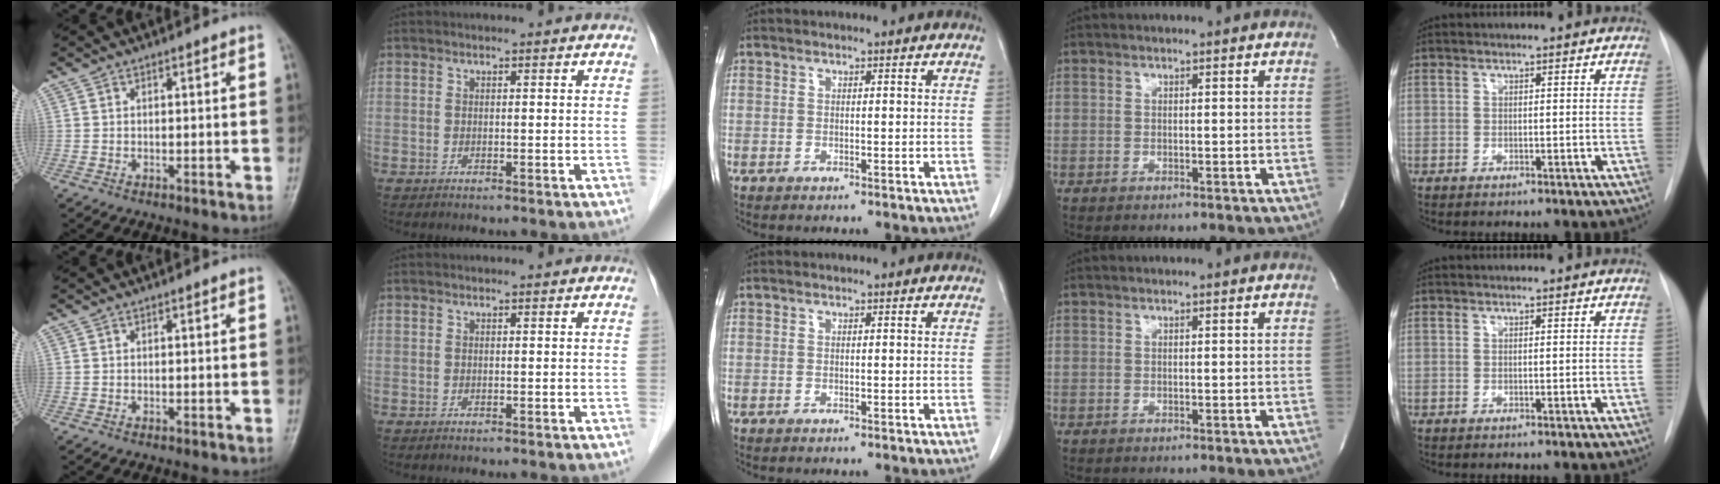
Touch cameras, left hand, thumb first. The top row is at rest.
{}